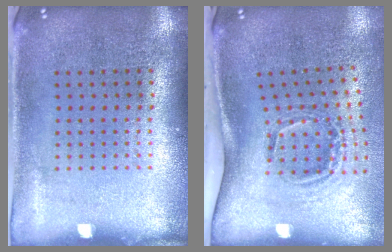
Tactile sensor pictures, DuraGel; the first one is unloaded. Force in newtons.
{"total": 2.1, "press": 1.3, "slide": 1.6}